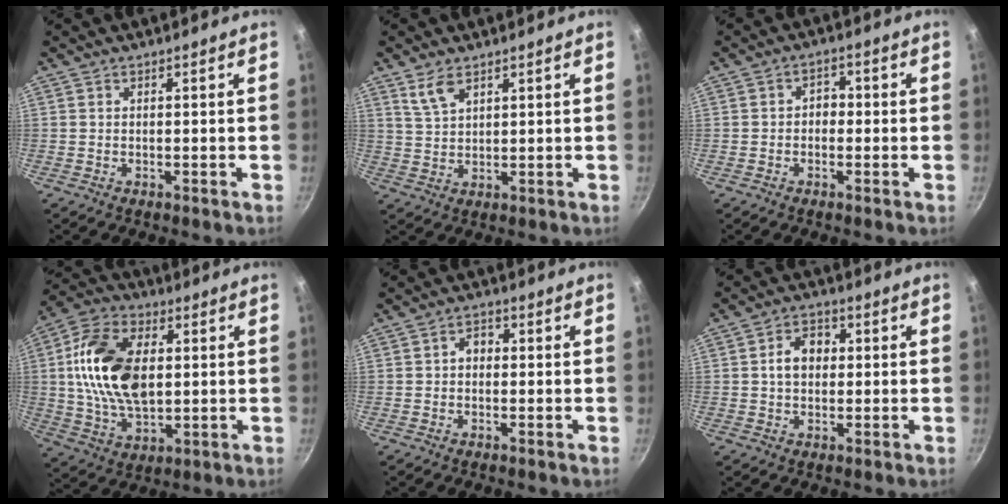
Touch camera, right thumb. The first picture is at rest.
{"total": 4.5, "force": [3.0, 2.1, 2.7], "torque": [-0.049, -0.013, 0.064]}
{"total": 2.8, "force": [-0.6, 2.2, 1.6], "torque": [-0.006, 0.011, -0.013]}
{"total": 17.8, "force": [2.2, 10.8, 14.0], "torque": [-0.242, 0.005, 0.035]}
{"total": 2.7, "force": [-0.1, 2.1, 1.8], "torque": [-0.014, 0.012, -0.005]}
{"total": 6.0, "force": [0.6, 4.5, 3.9], "torque": [-0.039, 0.014, 0.002]}